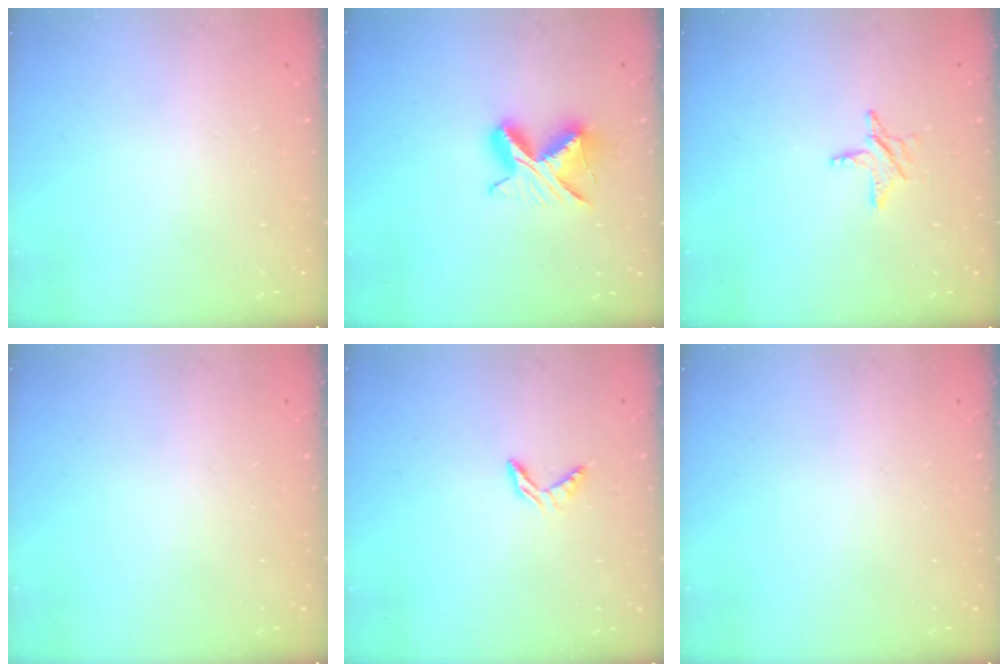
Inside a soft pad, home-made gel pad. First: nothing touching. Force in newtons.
{"total": 9.0, "press": 9.0, "slide": 0.4}
{"total": 4.9, "press": 4.8, "slide": 0.4}
{"total": 0.0}
{"total": 4.2, "press": 4.2, "slide": 0.3}
{"total": 0.0}